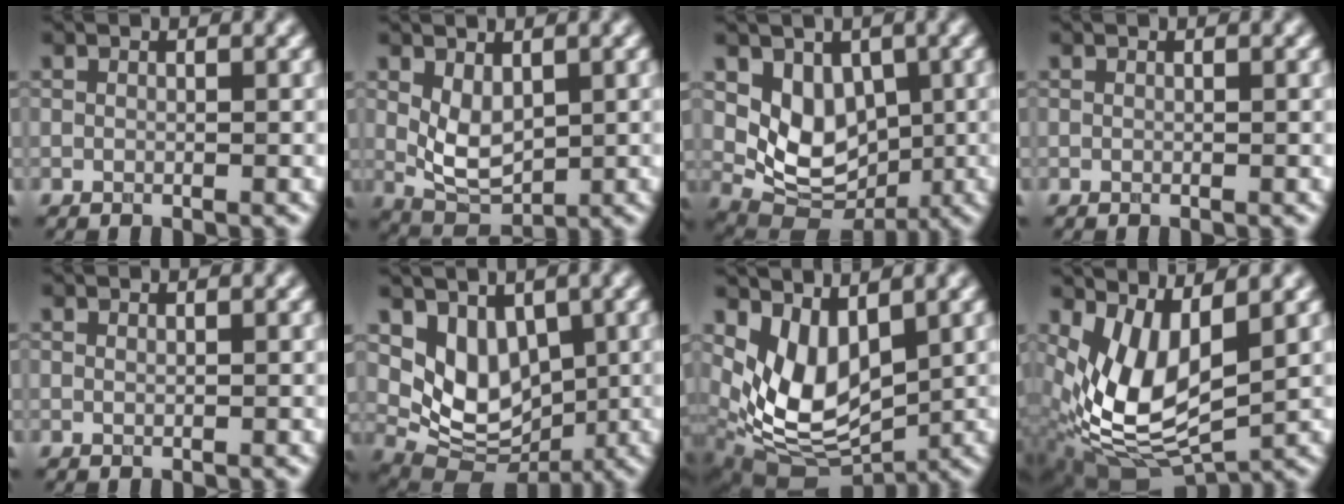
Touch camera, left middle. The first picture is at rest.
{"total": 3.4, "force": [0.9, 2.0, 2.6], "torque": [-0.057, -0.009, 0.025]}
{"total": 5.1, "force": [1.2, 3.9, 3.1], "torque": [-0.053, -0.020, 0.023]}
{"total": 0.0}
{"total": 0.0}
{"total": 5.5, "force": [2.0, 4.0, 3.3], "torque": [-0.061, -0.018, 0.035]}
{"total": 7.2, "force": [2.1, 4.3, 5.5], "torque": [-0.115, -0.024, 0.043]}
{"total": 8.0, "force": [1.4, 4.1, 6.7], "torque": [-0.147, -0.021, 0.033]}